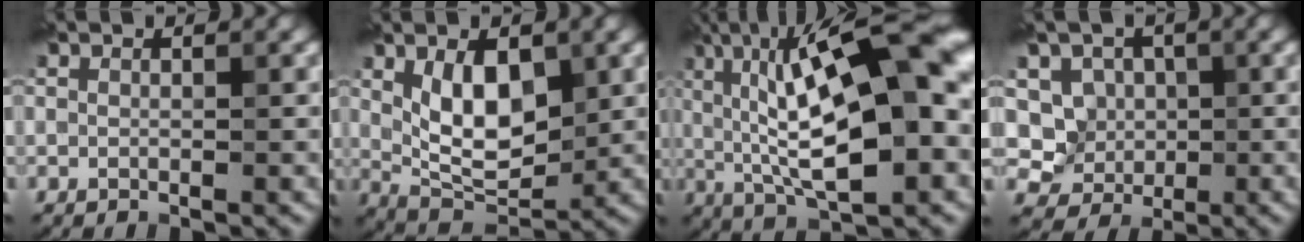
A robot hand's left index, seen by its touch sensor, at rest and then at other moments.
{"total": 6.7, "force": [1.6, 3.5, 5.5], "torque": [-0.092, -0.006, 0.031]}
{"total": 16.2, "force": [2.6, 5.2, 15.1], "torque": [-0.228, 0.023, 0.032]}
{"total": 3.8, "force": [0.5, 3.6, 1.2], "torque": [-0.017, -0.006, 0.003]}